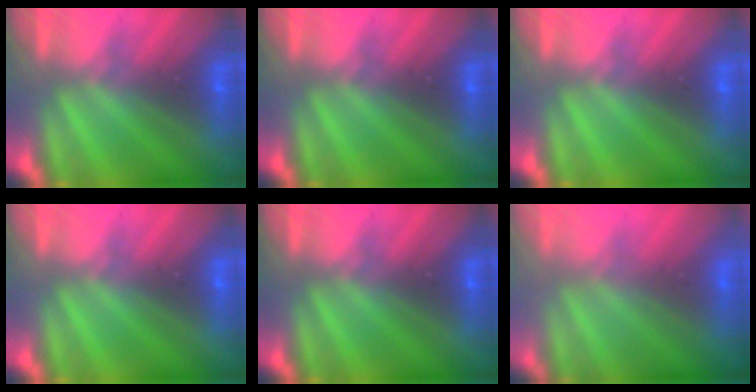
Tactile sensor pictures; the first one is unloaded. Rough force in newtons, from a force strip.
{"total": 0.0}
{"total": 0.0}
{"total": 0.0}
{"total": 0.0}
{"total": 3.0}